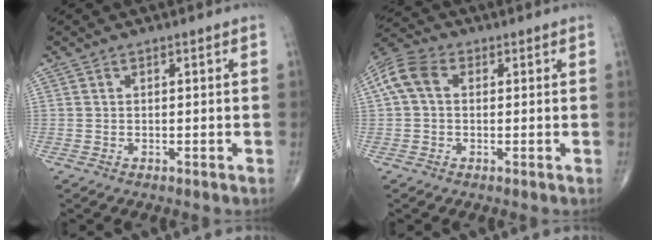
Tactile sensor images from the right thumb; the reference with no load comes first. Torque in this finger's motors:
{"motor_torque": [0.16, 0.19, 0.20, -0.08, 0.08]}